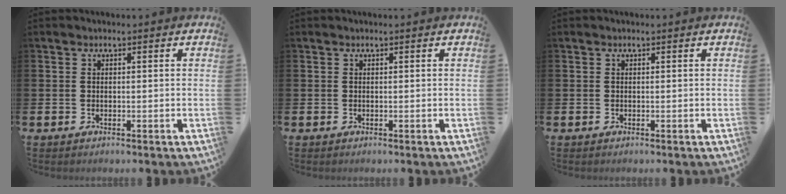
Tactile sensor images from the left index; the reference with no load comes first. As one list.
[{"total": 0.0}, {"total": 0.0}]